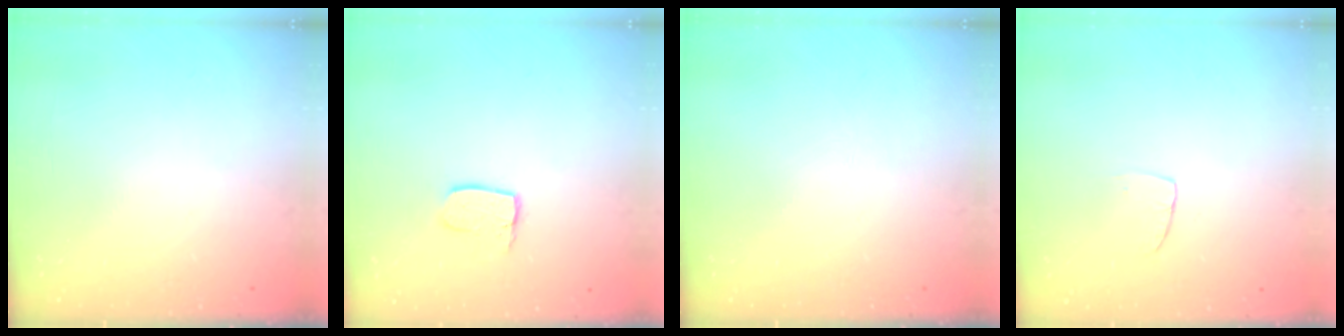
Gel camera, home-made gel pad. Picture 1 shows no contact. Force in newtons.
{"total": 6.8, "press": 6.8, "slide": 0.4}
{"total": 0.0}
{"total": 4.0, "press": 4.0, "slide": 0.3}